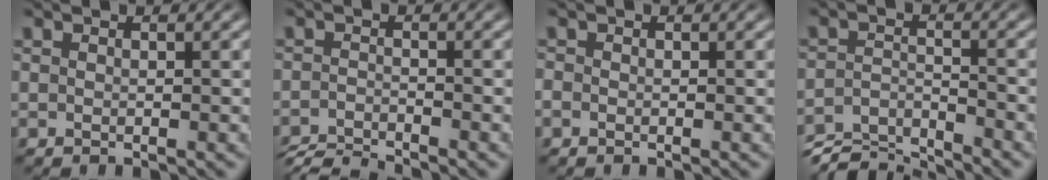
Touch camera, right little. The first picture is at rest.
{"total": 3.7, "force": [-3.6, 0.4, 0.4], "torque": [-0.009, -0.017, -0.060]}
{"total": 1.2, "force": [-0.5, 1.0, 0.4], "torque": [-0.019, -0.007, -0.011]}
{"total": 6.1, "force": [-4.9, 2.3, 2.7], "torque": [-0.039, -0.026, -0.074]}